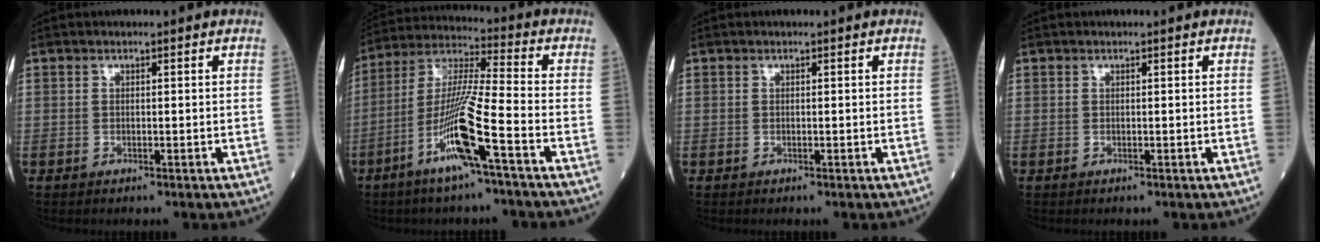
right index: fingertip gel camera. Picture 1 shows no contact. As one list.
[{"total": 12.6, "force": [-5.5, -0.5, 11.3], "torque": [-0.228, -0.004, -0.106]}, {"total": 0.0}, {"total": 0.0}]